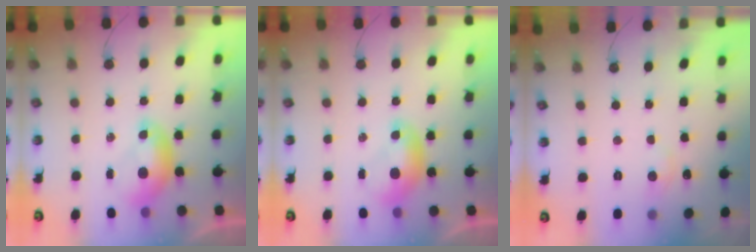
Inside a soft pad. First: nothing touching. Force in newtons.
{"total": 0.0}
{"total": 1.1, "press": 0.8, "slide": 0.8}